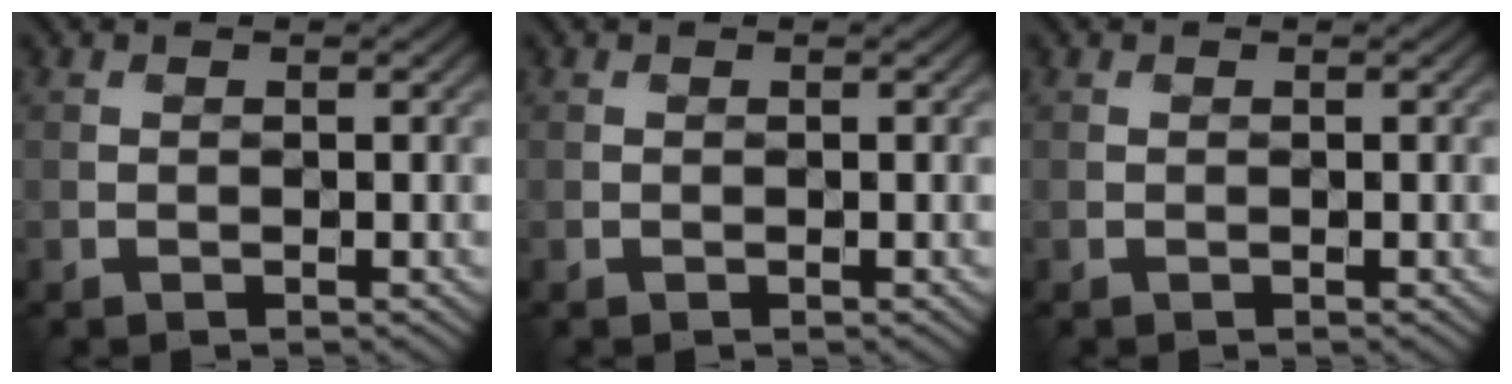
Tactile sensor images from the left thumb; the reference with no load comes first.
{"total": 0.0}
{"total": 0.0}